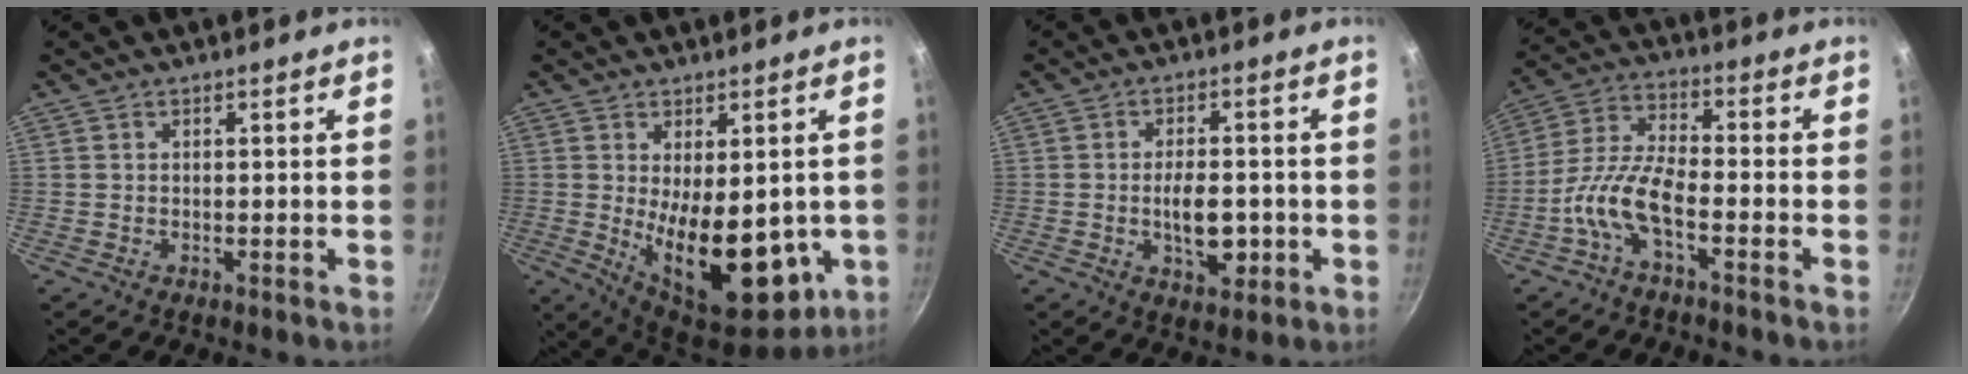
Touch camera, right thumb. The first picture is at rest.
{"total": 18.1, "force": [-2.2, 9.2, 15.5], "torque": [-0.199, -0.034, -0.008]}
{"total": 7.8, "force": [-1.4, 4.1, 6.4], "torque": [-0.081, 0.004, -0.020]}
{"total": 8.9, "force": [-4.1, 3.1, 7.3], "torque": [-0.157, 0.033, -0.093]}